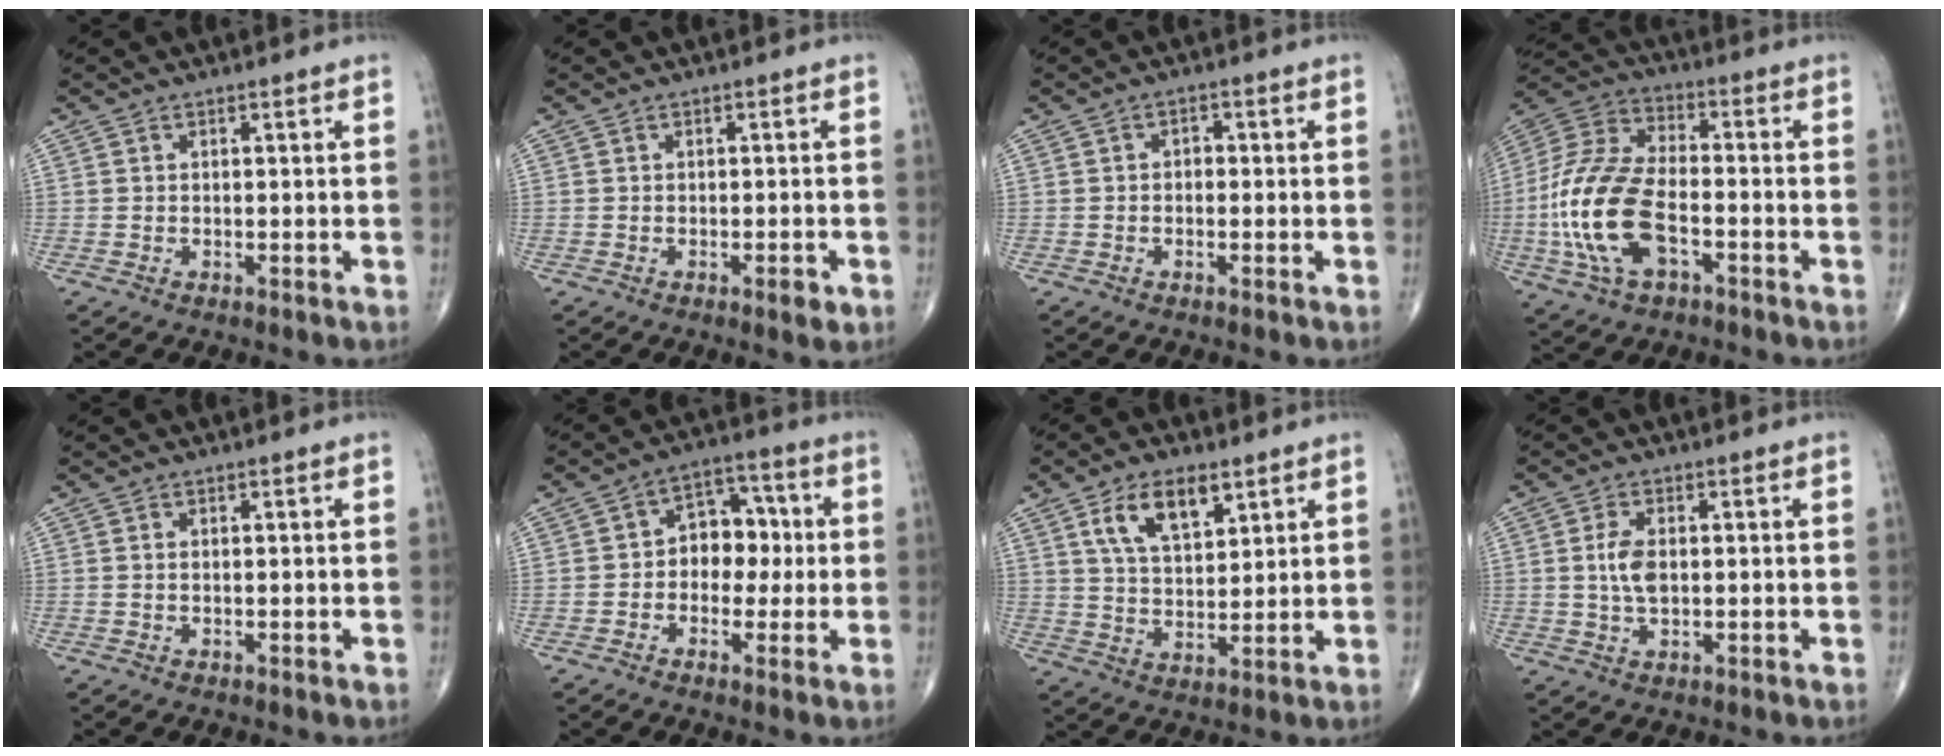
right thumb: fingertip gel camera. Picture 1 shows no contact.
{"total": 2.2, "force": [-1.0, 0.7, 1.8], "torque": [-0.022, -0.001, -0.014]}
{"total": 1.5, "force": [-0.2, 1.2, 1.0], "torque": [-0.002, 0.007, -0.009]}
{"total": 18.4, "force": [-4.7, 9.8, 14.9], "torque": [-0.321, 0.025, -0.087]}
{"total": 0.0}
{"total": 8.9, "force": [-0.1, 6.6, 5.9], "torque": [-0.039, 0.030, -0.013]}
{"total": 9.9, "force": [5.1, 4.9, 7.0], "torque": [-0.111, -0.021, 0.098]}
{"total": 4.8, "force": [0.4, 2.5, 4.0], "torque": [-0.084, -0.001, 0.007]}